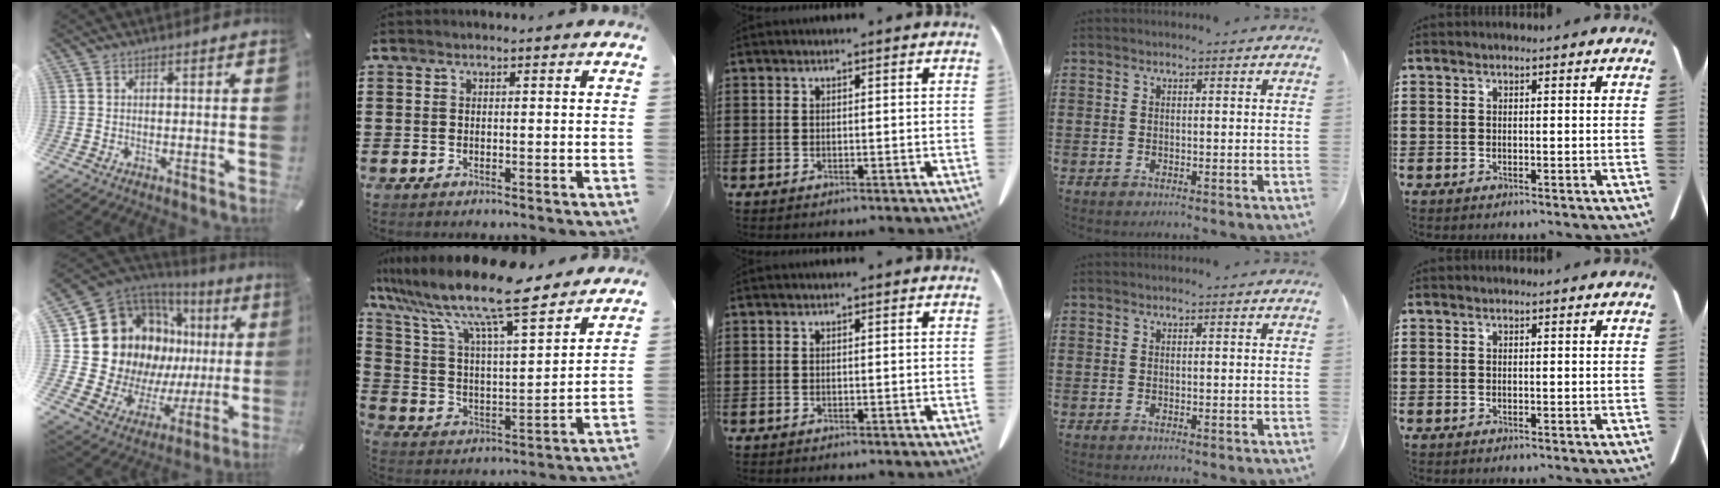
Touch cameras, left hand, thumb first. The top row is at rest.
{"thumb": {"total": 25.0, "force": [5.9, 19.2, 14.9], "torque": [-0.253, -0.076, 0.154]}, "index": {"total": 12.8, "force": [10.6, 1.4, 7.1], "torque": [-0.178, -0.059, 0.179]}}